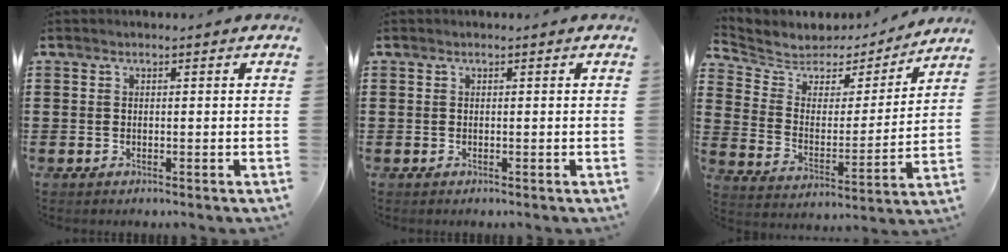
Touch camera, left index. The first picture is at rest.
{"total": 0.0}
{"total": 5.1, "force": [4.4, 2.5, 0.0], "torque": [-0.041, -0.035, 0.073]}